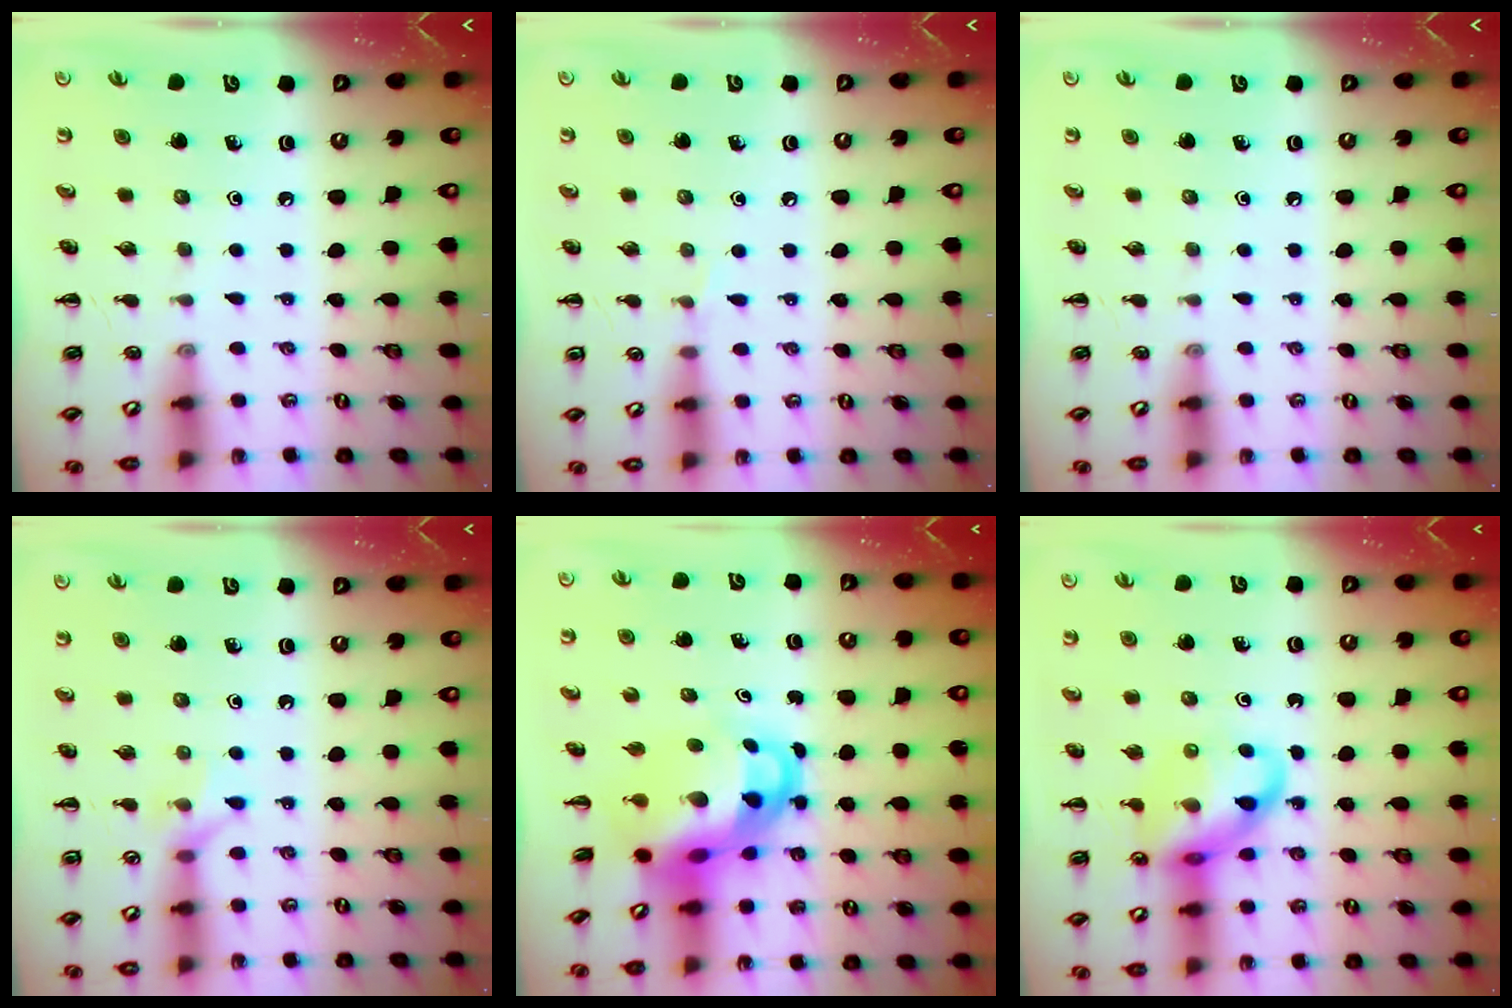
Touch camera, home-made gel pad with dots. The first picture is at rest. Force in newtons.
{"total": 3.6, "press": 3.3, "slide": 1.3}
{"total": 0.0}
{"total": 6.4, "press": 6.3, "slide": 0.9}
{"total": 8.1, "press": 7.7, "slide": 2.3}
{"total": 13.6, "press": 13.4, "slide": 1.9}